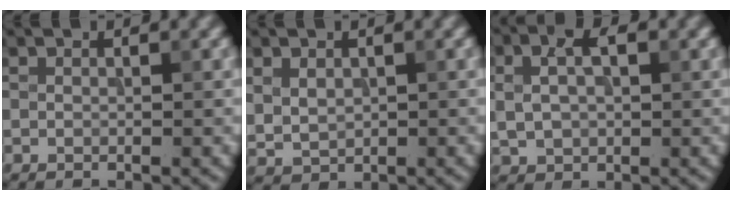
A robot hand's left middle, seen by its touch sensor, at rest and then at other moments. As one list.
[{"total": 2.4, "force": [0.6, 1.8, 1.3], "torque": [-0.030, -0.002, 0.015]}, {"total": 4.6, "force": [1.1, 3.1, 3.2], "torque": [-0.064, 0.012, 0.017]}]